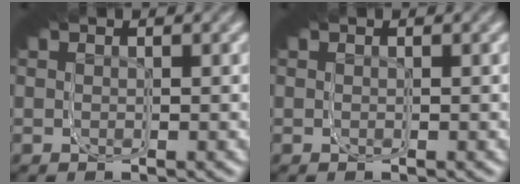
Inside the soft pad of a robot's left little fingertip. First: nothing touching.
{"total": 0.0}